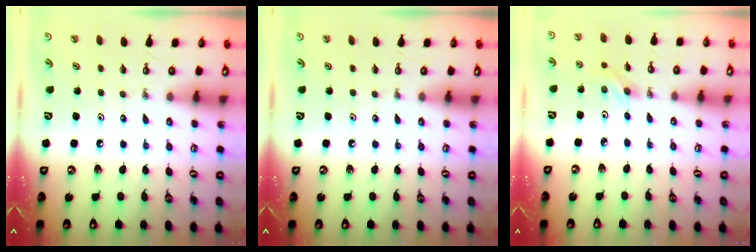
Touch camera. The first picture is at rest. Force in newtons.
{"total": 0.0}
{"total": 3.9, "press": 3.6, "slide": 1.5}